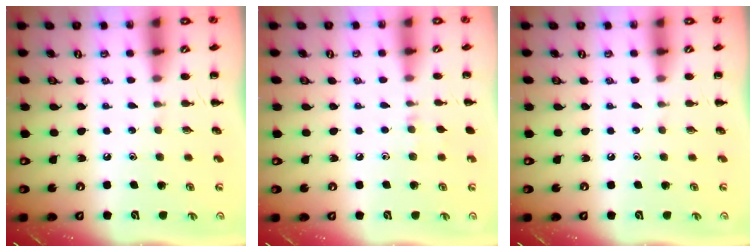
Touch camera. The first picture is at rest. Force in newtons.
{"total": 4.4, "press": 4.2, "slide": 1.5}
{"total": 0.0}